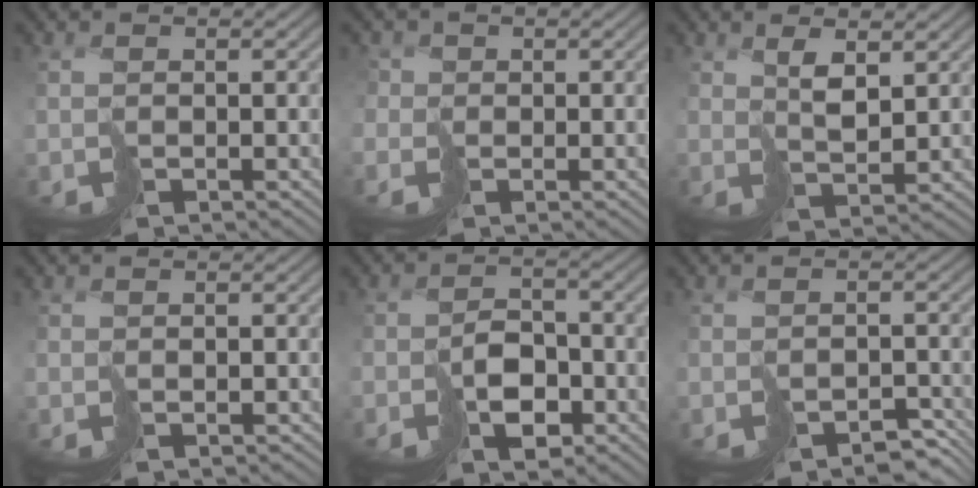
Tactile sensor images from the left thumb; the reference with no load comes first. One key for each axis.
{"total": 1.8, "fx": 0.0, "fy": 1.6, "fz": -0.8, "tx": 0.018, "ty": 0.004, "tz": -0.010}
{"total": 3.0, "fx": 2.8, "fy": -0.1, "fz": 1.2, "tx": -0.023, "ty": 0.006, "tz": 0.058}
{"total": 0.0}
{"total": 3.6, "fx": -1.8, "fy": 2.5, "fz": 1.9, "tx": -0.020, "ty": 0.003, "tz": -0.032}
{"total": 3.7, "fx": -3.2, "fy": 1.5, "fz": 1.1, "tx": -0.005, "ty": -0.005, "tz": -0.040}